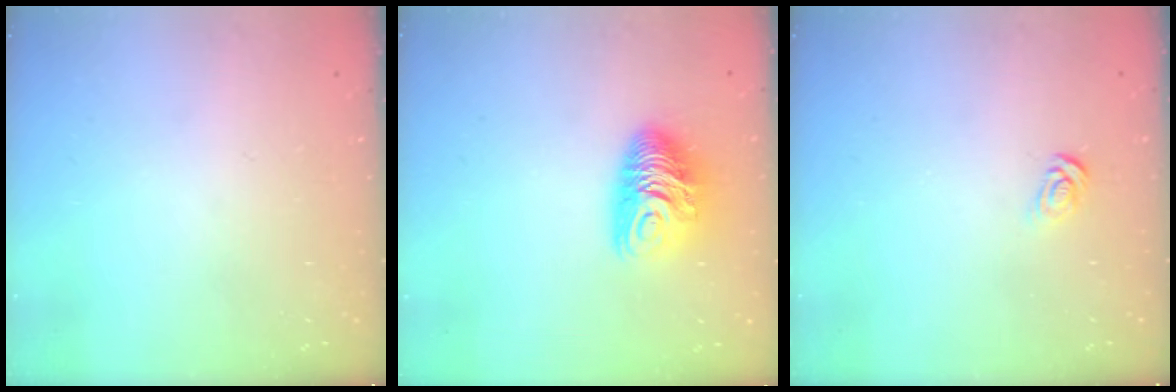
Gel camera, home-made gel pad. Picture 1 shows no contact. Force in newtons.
{"total": 10.3, "press": 10.3, "slide": 0.4}
{"total": 3.8, "press": 3.7, "slide": 0.4}